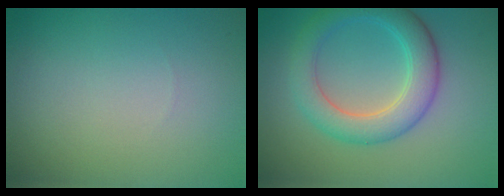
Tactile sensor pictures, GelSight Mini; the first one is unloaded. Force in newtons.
{"total": 5.1, "press": 5.1, "slide": 0.3}